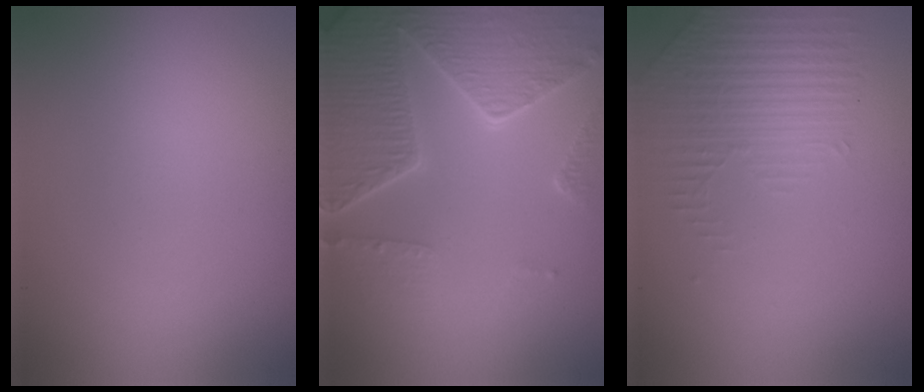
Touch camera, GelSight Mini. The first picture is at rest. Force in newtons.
{"total": 7.9, "press": 6.0, "slide": 5.1}
{"total": 1.5, "press": 0.9, "slide": 1.2}